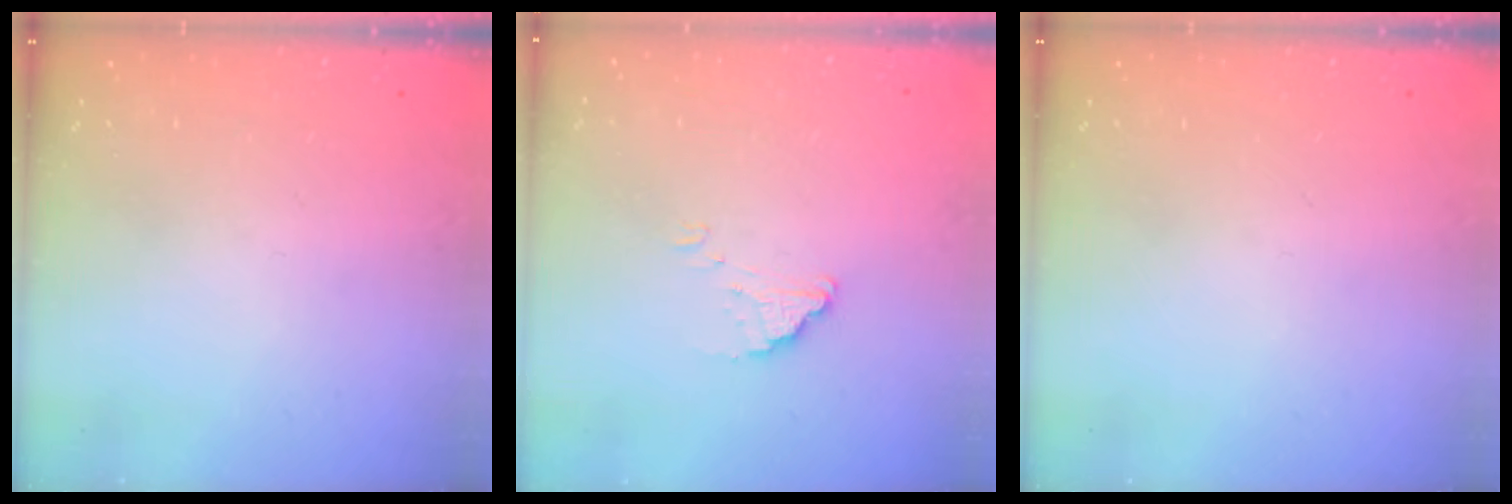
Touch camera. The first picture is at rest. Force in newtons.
{"total": 1.5, "press": 1.5, "slide": 0.1}
{"total": 0.0}